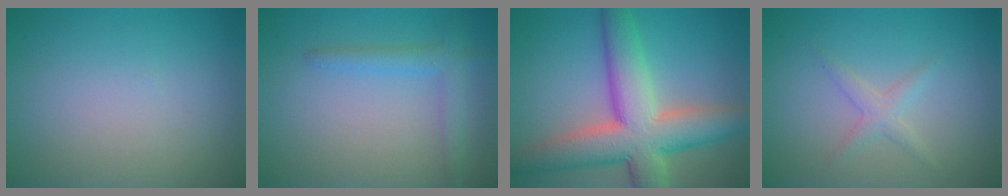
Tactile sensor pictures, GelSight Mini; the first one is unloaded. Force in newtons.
{"total": 2.3, "press": 2.3, "slide": 0.1}
{"total": 9.9, "press": 9.8, "slide": 0.8}
{"total": 1.6, "press": 1.6, "slide": 0.1}